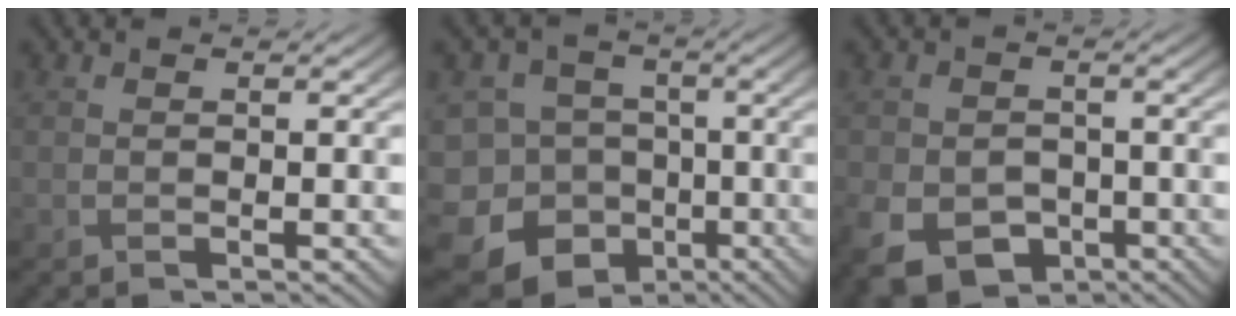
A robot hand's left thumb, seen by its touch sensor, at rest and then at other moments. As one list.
[{"total": 15.9, "force": [-8.5, 12.2, 5.5], "torque": [-0.150, -0.039, -0.142]}, {"total": 8.1, "force": [-3.6, 6.0, 4.0], "torque": [-0.089, -0.029, -0.059]}]